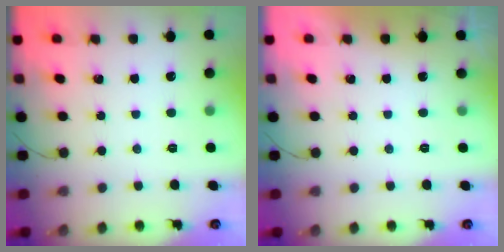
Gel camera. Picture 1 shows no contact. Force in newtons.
{"total": 0.0}